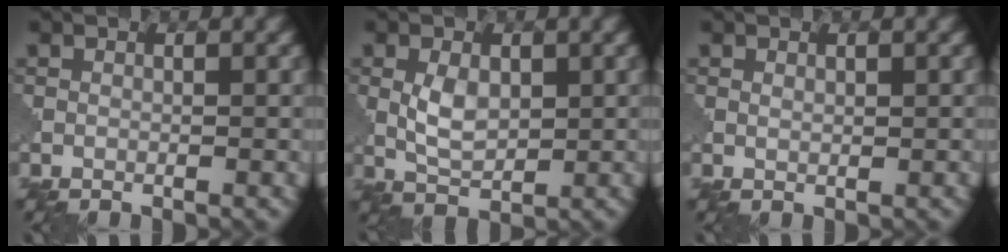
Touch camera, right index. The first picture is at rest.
{"total": 2.9, "force": [0.8, 1.8, 2.0], "torque": [-0.048, -0.002, 0.020]}
{"total": 0.6, "force": [0.6, 0.2, 0.0], "torque": [-0.002, -0.004, 0.015]}